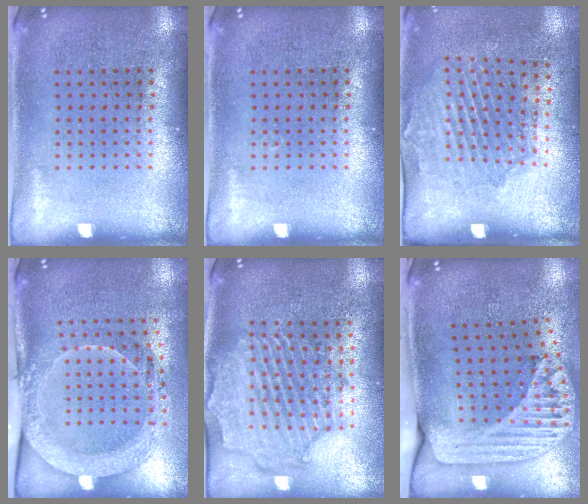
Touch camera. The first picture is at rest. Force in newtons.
{"total": 0.0}
{"total": 1.8, "press": 1.3, "slide": 1.2}
{"total": 2.0, "press": 2.0, "slide": 0.3}
{"total": 2.2, "press": 2.1, "slide": 0.8}
{"total": 2.4, "press": 1.7, "slide": 1.7}